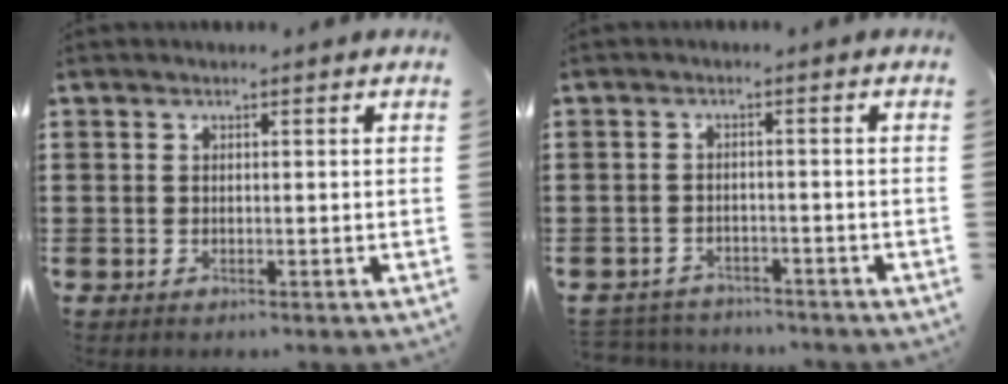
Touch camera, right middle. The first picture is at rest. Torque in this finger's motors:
{"motor_torque": [-0.24, -0.09, -0.18, -0.04]}